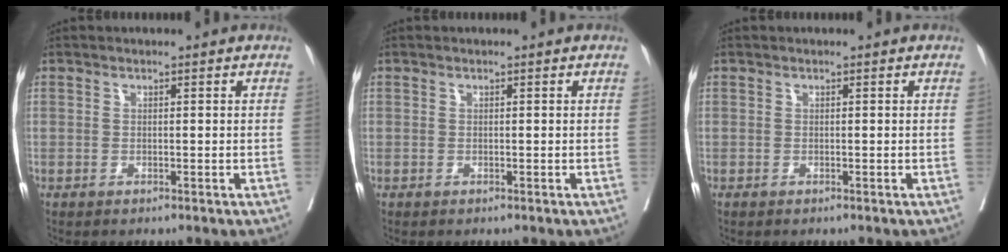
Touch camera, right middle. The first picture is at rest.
{"total": 0.0}
{"total": 0.0}